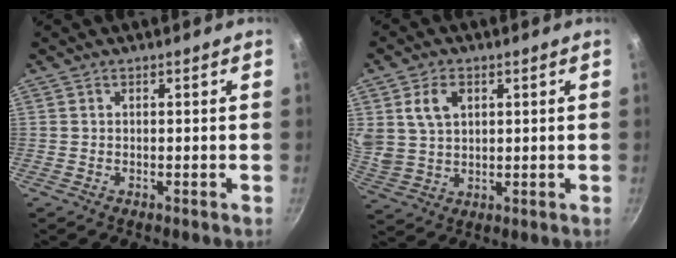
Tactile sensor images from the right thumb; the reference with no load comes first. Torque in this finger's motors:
{"motor_torque": [0.93, 1.92, 0.85, 0.56, 0.10]}